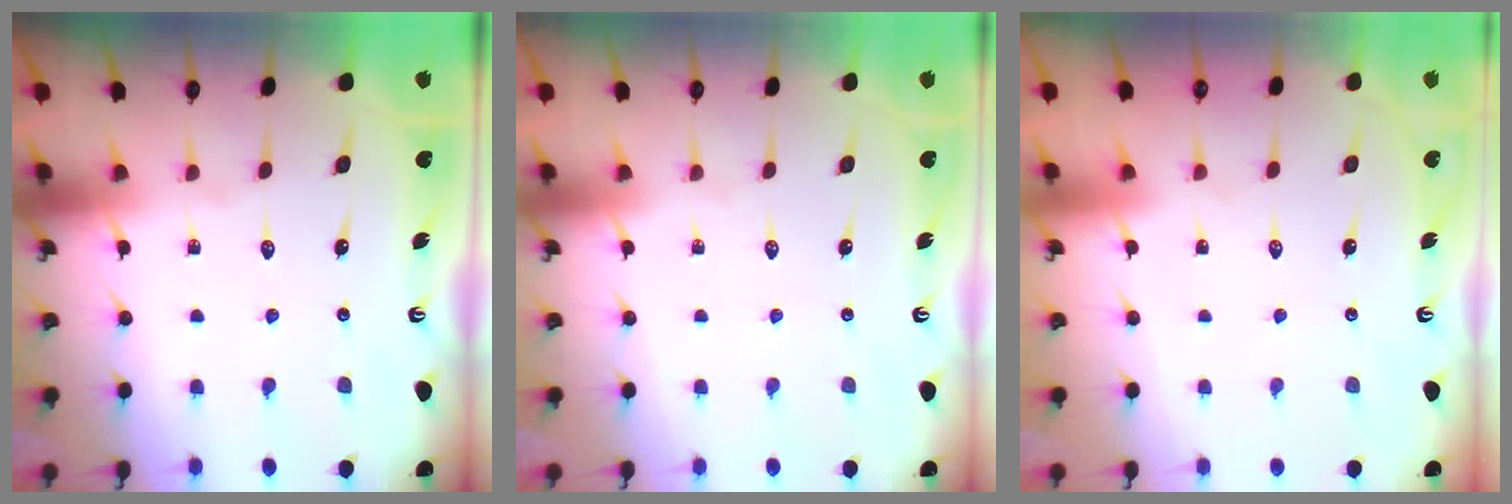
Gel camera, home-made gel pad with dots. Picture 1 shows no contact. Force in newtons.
{"total": 0.0}
{"total": 1.5, "press": 1.5, "slide": 0.1}